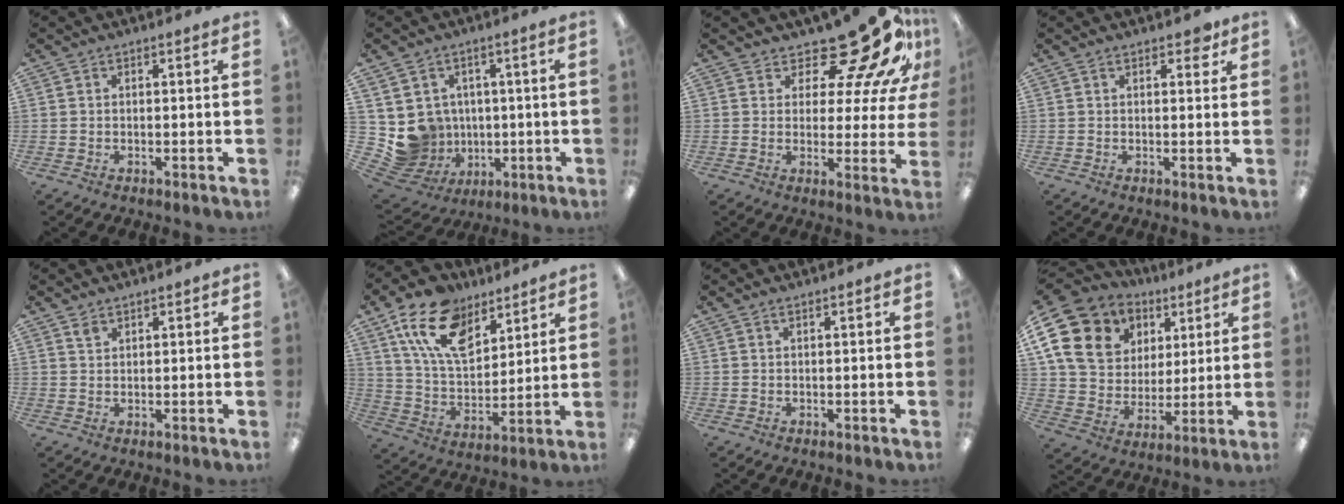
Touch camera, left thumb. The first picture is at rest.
{"total": 8.3, "force": [0.8, 8.2, 0.8], "torque": [-0.054, -0.020, 0.027]}
{"total": 16.6, "force": [13.0, 5.4, 8.7], "torque": [-0.116, -0.113, 0.213]}
{"total": 2.5, "force": [1.3, 1.2, 1.7], "torque": [-0.018, -0.005, 0.019]}
{"total": 1.5, "force": [1.2, 0.9, 0.2], "torque": [0.004, -0.008, 0.022]}
{"total": 16.6, "force": [9.6, 9.6, 9.5], "torque": [-0.183, -0.028, 0.180]}
{"total": 0.0}
{"total": 17.3, "force": [7.6, 13.8, 7.2], "torque": [-0.149, -0.034, 0.149]}